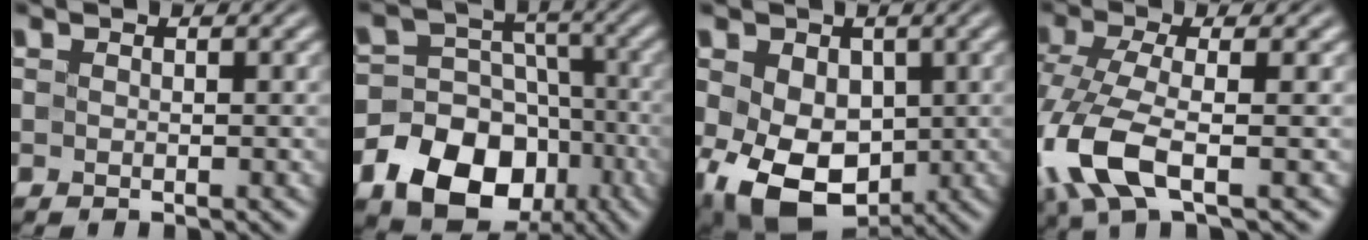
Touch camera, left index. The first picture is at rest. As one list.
[{"total": 12.9, "force": [-5.5, 10.3, 5.4], "torque": [-0.092, -0.021, -0.118]}, {"total": 9.7, "force": [-1.5, 7.0, 6.5], "torque": [-0.123, -0.028, -0.019]}, {"total": 7.1, "force": [-2.9, 2.4, 6.1], "torque": [-0.151, -0.009, -0.068]}]